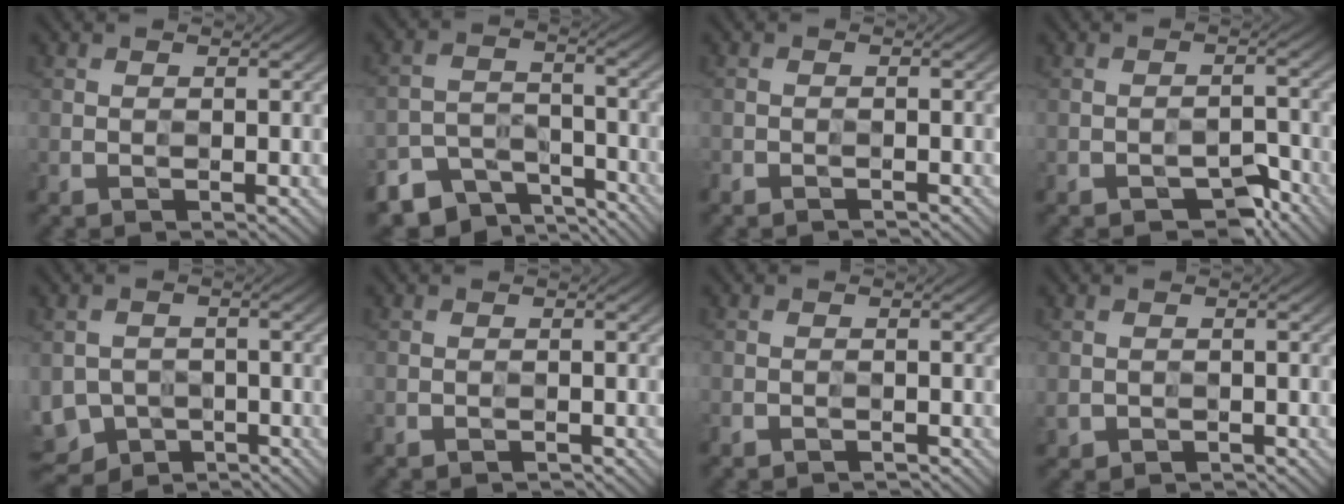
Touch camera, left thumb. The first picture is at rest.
{"total": 6.4, "force": [-5.8, 2.4, 0.7], "torque": [-0.014, -0.010, -0.107]}
{"total": 1.3, "force": [-1.2, -0.2, -0.4], "torque": [0.007, 0.000, -0.023]}
{"total": 2.4, "force": [-2.4, 0.4, 0.0], "torque": [0.010, 0.011, -0.037]}
{"total": 4.2, "force": [-2.4, 3.3, 0.8], "torque": [-0.028, -0.015, -0.047]}
{"total": 0.9, "force": [-0.5, -0.4, -0.6], "torque": [0.010, 0.002, -0.010]}
{"total": 1.2, "force": [-1.0, -0.2, -0.7], "torque": [0.011, 0.000, -0.020]}
{"total": 1.1, "force": [-0.5, 0.9, -0.4], "torque": [0.003, -0.007, -0.008]}